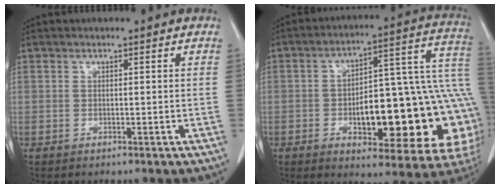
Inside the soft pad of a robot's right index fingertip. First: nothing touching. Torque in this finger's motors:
{"motor_torque": [1.81, -0.33, 1.05, 0.20]}